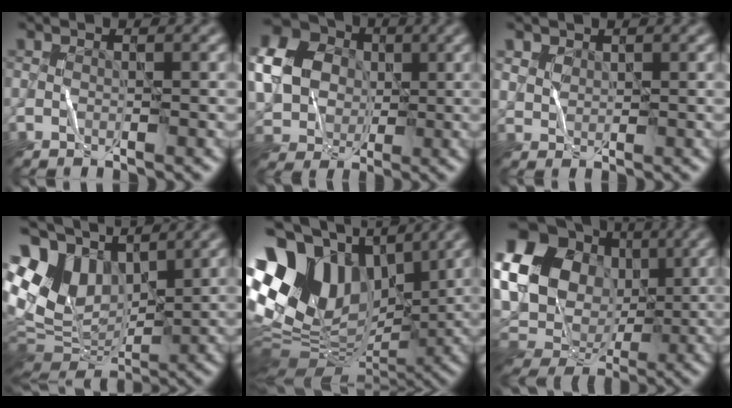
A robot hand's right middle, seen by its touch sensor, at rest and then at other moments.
{"total": 9.7, "force": [1.1, 8.3, 5.0], "torque": [-0.125, 0.013, 0.010]}
{"total": 1.3, "force": [1.1, 0.7, 0.0], "torque": [0.001, 0.001, 0.026]}
{"total": 11.1, "force": [4.5, 7.6, 6.8], "torque": [-0.169, 0.015, 0.087]}
{"total": 12.9, "force": [3.8, 9.2, 8.2], "torque": [-0.177, 0.022, 0.065]}
{"total": 20.7, "force": [4.6, 17.4, 10.3], "torque": [-0.229, 0.034, 0.063]}